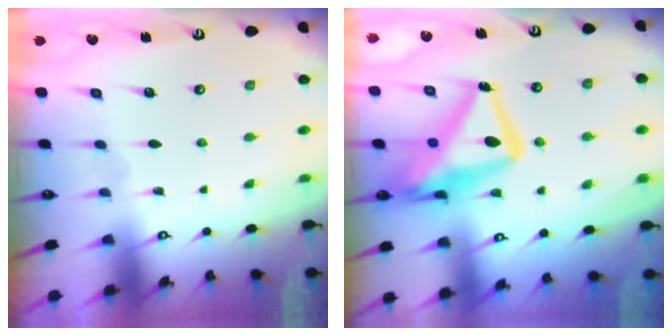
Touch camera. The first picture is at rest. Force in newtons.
{"total": 19.7, "press": 19.6, "slide": 2.0}